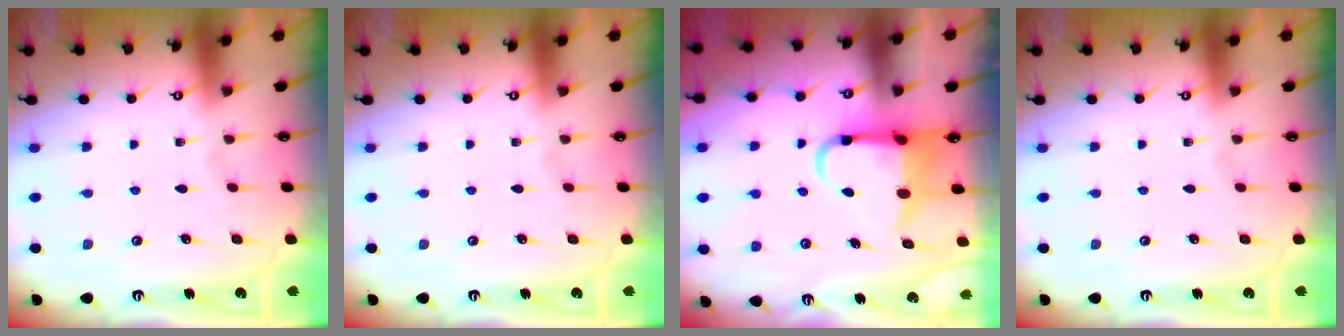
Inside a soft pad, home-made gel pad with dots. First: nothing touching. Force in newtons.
{"total": 0.0}
{"total": 6.6, "press": 6.6, "slide": 1.1}
{"total": 0.0}